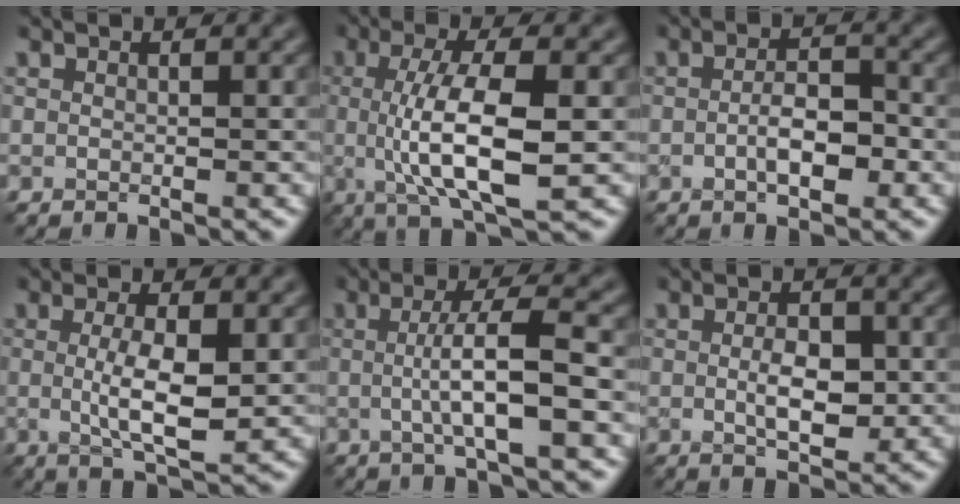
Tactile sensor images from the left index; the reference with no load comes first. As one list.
[{"total": 8.0, "force": [-0.3, 2.3, 7.6], "torque": [-0.134, -0.005, -0.001]}, {"total": 3.1, "force": [-0.8, 1.2, 2.8], "torque": [-0.052, 0.002, -0.013]}, {"total": 4.6, "force": [0.0, 1.1, 4.4], "torque": [-0.089, -0.004, 0.003]}, {"total": 5.3, "force": [-0.3, 1.0, 5.2], "torque": [-0.092, 0.003, -0.007]}, {"total": 3.1, "force": [-0.1, 1.4, 2.8], "torque": [-0.051, -0.004, 0.000]}]